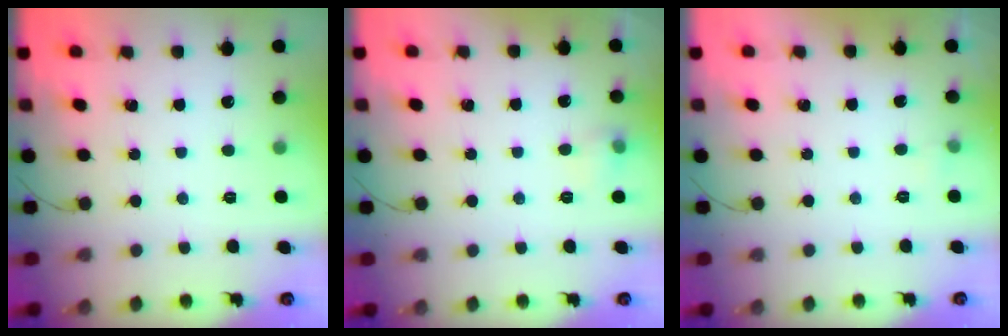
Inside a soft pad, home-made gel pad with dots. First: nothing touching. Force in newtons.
{"total": 5.4, "press": 5.4, "slide": 1.0}
{"total": 2.6, "press": 2.4, "slide": 1.0}